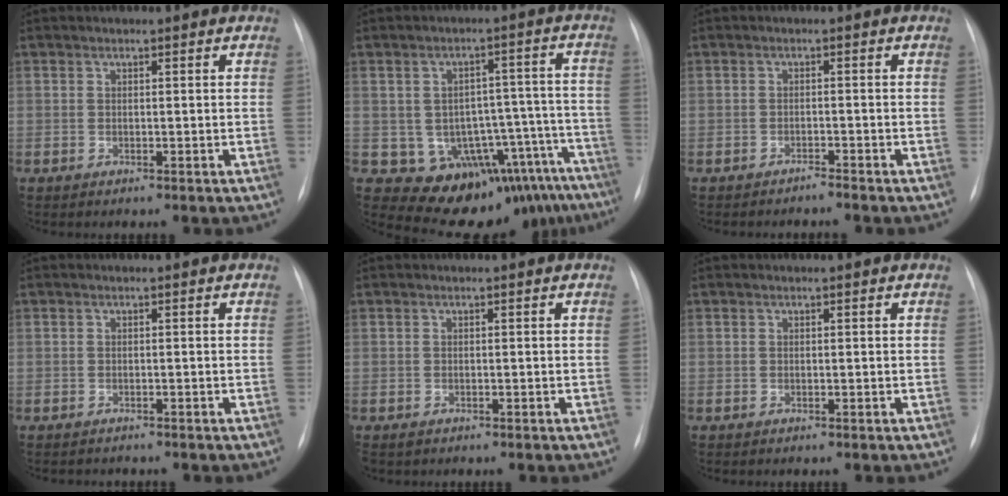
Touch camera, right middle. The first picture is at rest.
{"total": 14.5, "force": [-9.5, 8.8, 6.5], "torque": [-0.053, 0.055, -0.112]}
{"total": 1.1, "force": [-1.1, -0.1, 0.0], "torque": [-0.004, -0.005, -0.016]}
{"total": 1.3, "force": [-1.2, 0.4, 0.0], "torque": [0.000, -0.002, -0.017]}
{"total": 0.6, "force": [-0.4, 0.4, 0.2], "torque": [-0.007, 0.001, -0.005]}
{"total": 0.0}